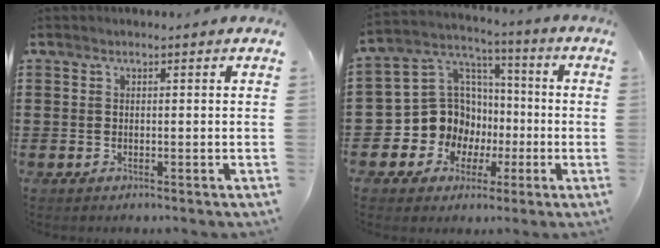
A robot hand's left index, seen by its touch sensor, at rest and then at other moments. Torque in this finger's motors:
{"motor_torque": [0.54, 0.21, 0.39, 0.08]}